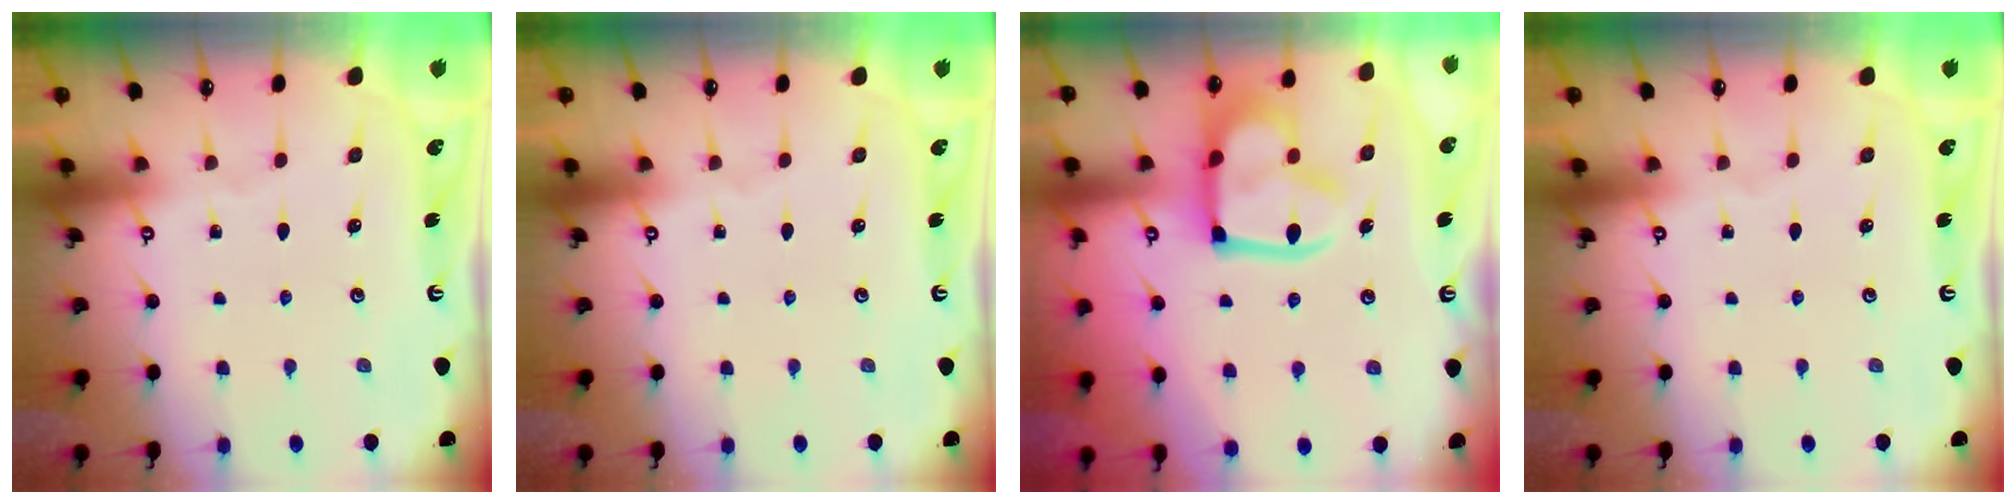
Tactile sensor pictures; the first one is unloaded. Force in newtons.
{"total": 0.0}
{"total": 12.7, "press": 12.6, "slide": 1.6}
{"total": 0.0}